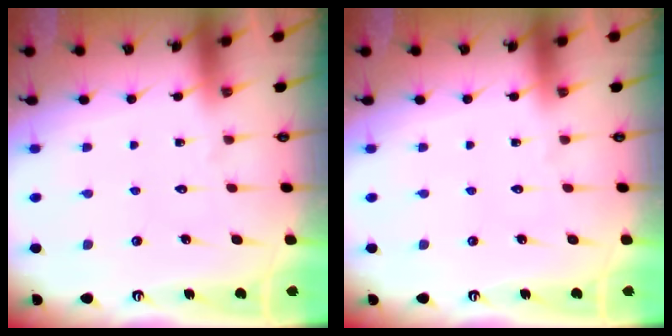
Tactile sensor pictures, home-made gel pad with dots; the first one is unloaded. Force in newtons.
{"total": 0.0}